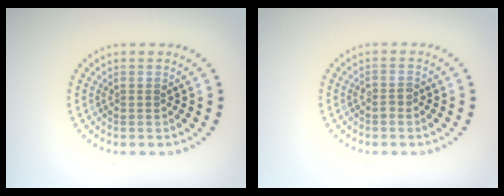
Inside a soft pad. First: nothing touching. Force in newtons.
{"total": 0.8, "press": 0.7, "slide": 0.4}